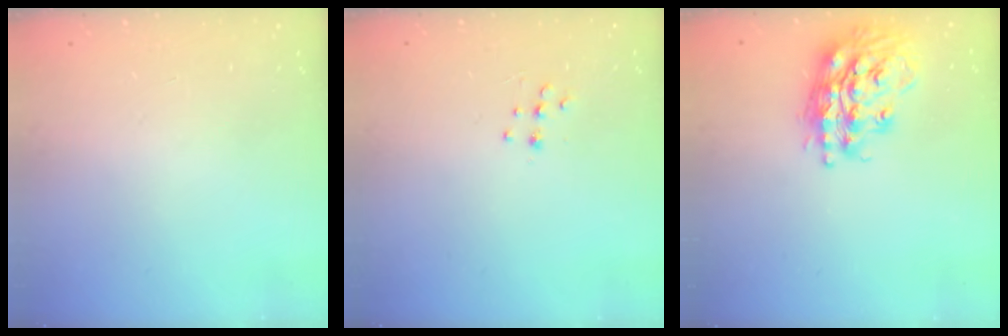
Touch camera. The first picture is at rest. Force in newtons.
{"total": 5.3, "press": 5.2, "slide": 0.7}
{"total": 18.8, "press": 18.8, "slide": 1.5}